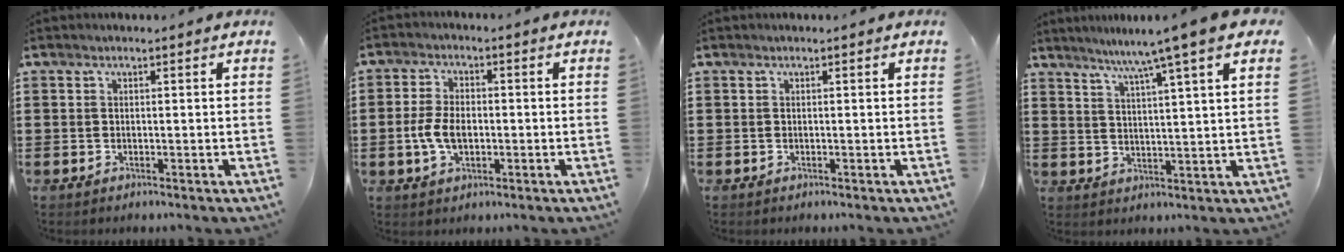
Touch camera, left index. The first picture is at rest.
{"total": 5.3, "force": [-1.0, 3.1, 4.3], "torque": [-0.105, -0.004, -0.025]}
{"total": 0.0}
{"total": 7.3, "force": [5.5, -0.8, 4.7], "torque": [-0.102, -0.028, 0.087]}